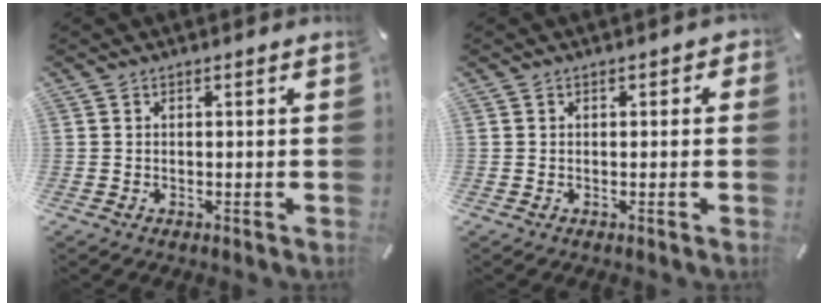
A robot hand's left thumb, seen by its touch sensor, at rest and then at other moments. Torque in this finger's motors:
{"motor_torque": [0.48, 0.07, 0.04, -0.02, 0.01]}